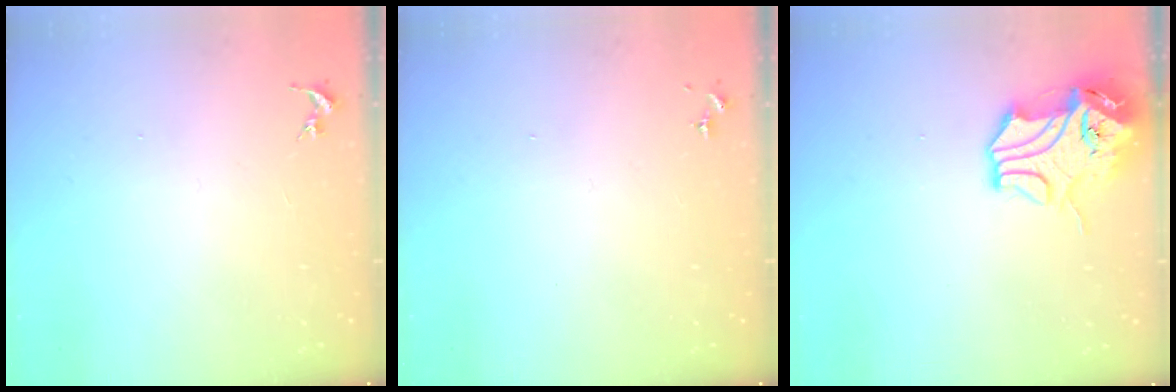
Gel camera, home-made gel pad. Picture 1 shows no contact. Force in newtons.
{"total": 0.0}
{"total": 12.0, "press": 11.9, "slide": 1.6}